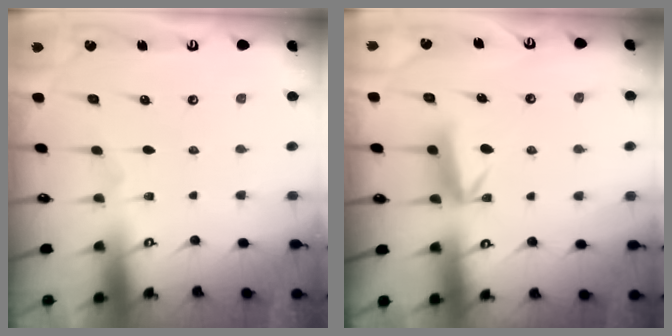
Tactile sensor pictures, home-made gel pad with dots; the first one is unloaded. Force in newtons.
{"total": 6.7, "press": 6.7, "slide": 0.7}